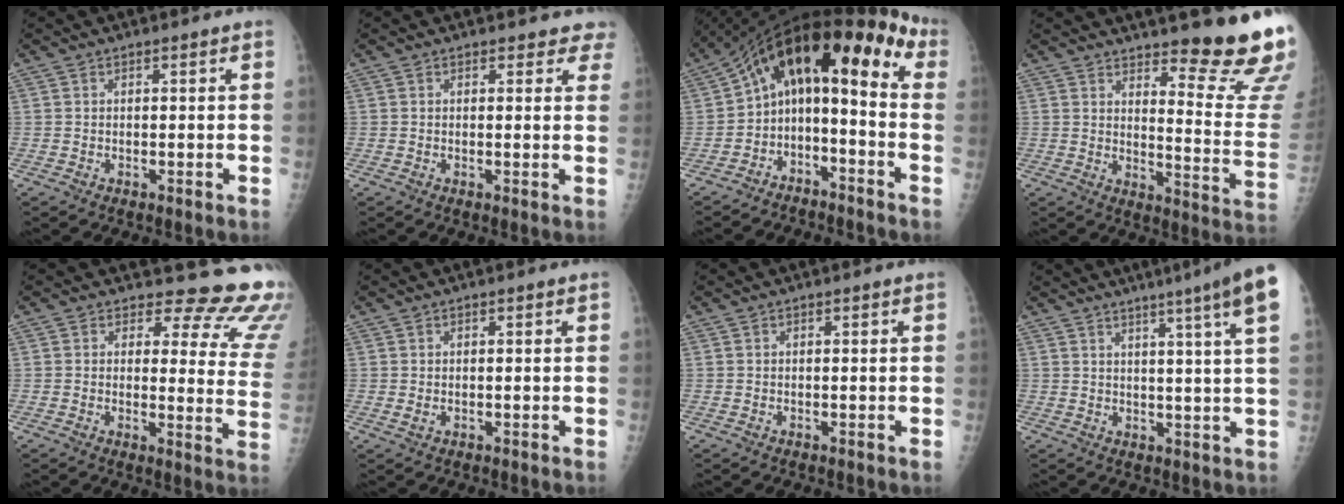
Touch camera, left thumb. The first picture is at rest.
{"total": 3.4, "force": [3.0, 1.6, 0.1], "torque": [0.033, -0.016, 0.011]}
{"total": 14.7, "force": [-1.9, 7.6, 12.4], "torque": [-0.152, 0.101, -0.038]}
{"total": 17.8, "force": [13.4, 2.8, 11.4], "torque": [-0.118, -0.121, 0.174]}
{"total": 15.8, "force": [14.2, 5.7, 4.0], "torque": [0.005, -0.130, 0.127]}
{"total": 1.1, "force": [-0.1, 0.7, 0.8], "torque": [-0.020, 0.005, -0.002]}
{"total": 0.0}
{"total": 12.5, "force": [7.3, -0.9, 10.1], "torque": [-0.137, -0.018, 0.076]}